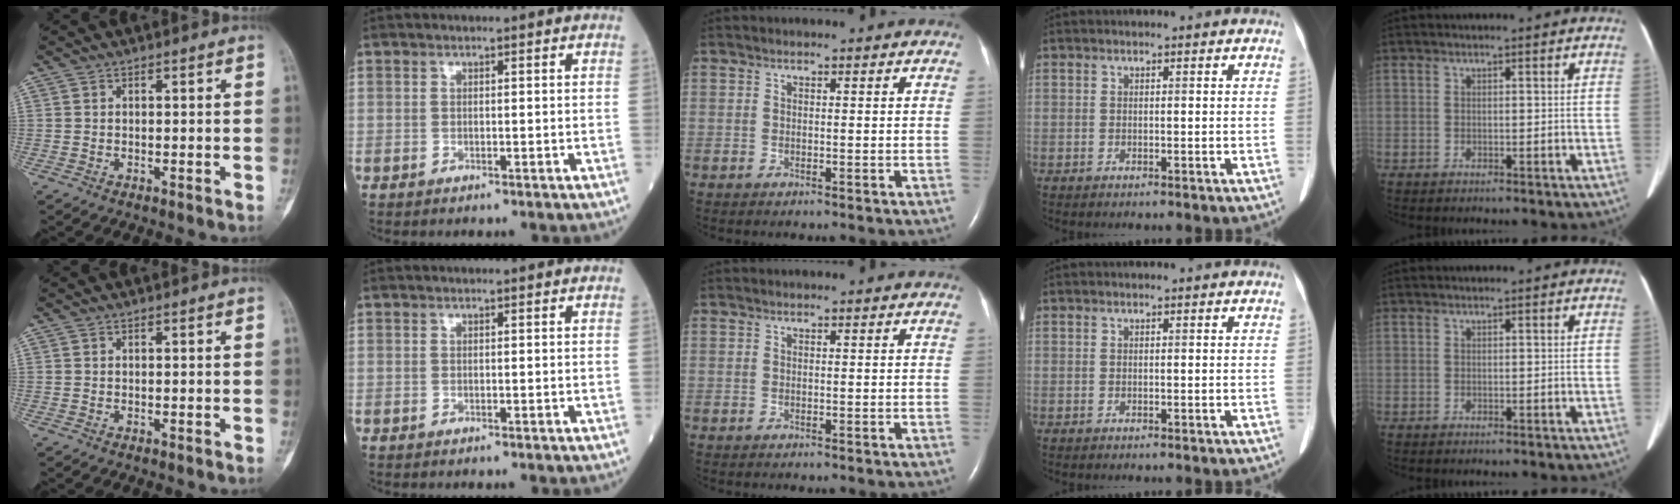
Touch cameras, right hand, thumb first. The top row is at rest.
{}